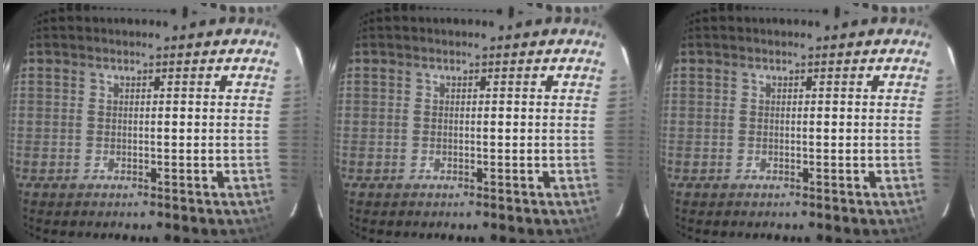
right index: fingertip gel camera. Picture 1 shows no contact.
{"total": 0.0}
{"total": 0.0}